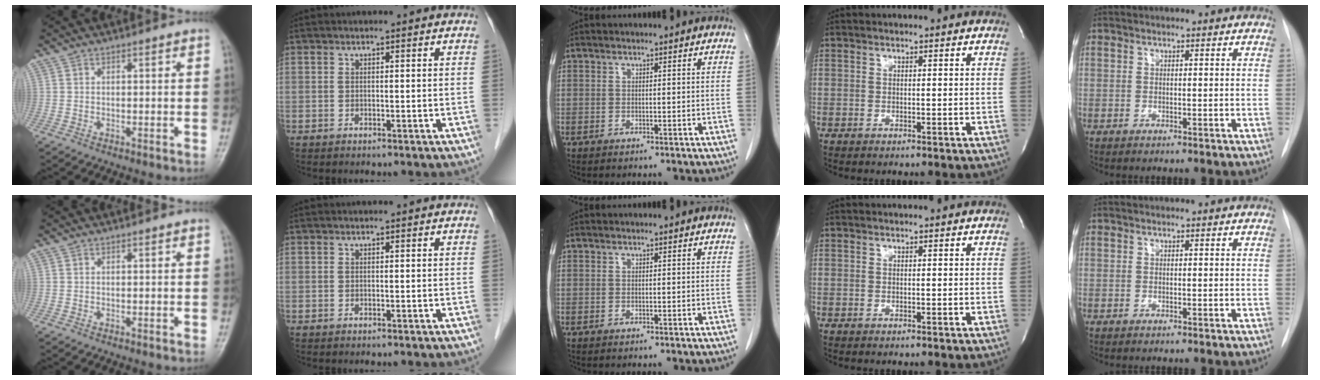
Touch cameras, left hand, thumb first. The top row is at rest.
{}